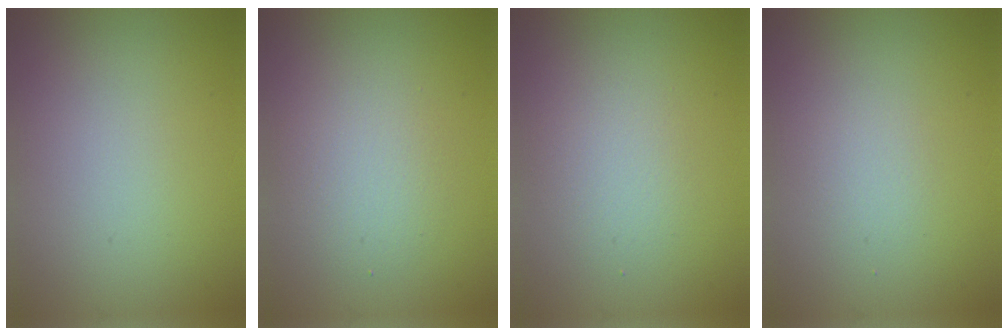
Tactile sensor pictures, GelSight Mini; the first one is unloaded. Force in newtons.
{"total": 2.6, "press": 2.6, "slide": 0.1}
{"total": 1.8, "press": 1.8, "slide": 0.1}
{"total": 1.1, "press": 1.1, "slide": 0.1}